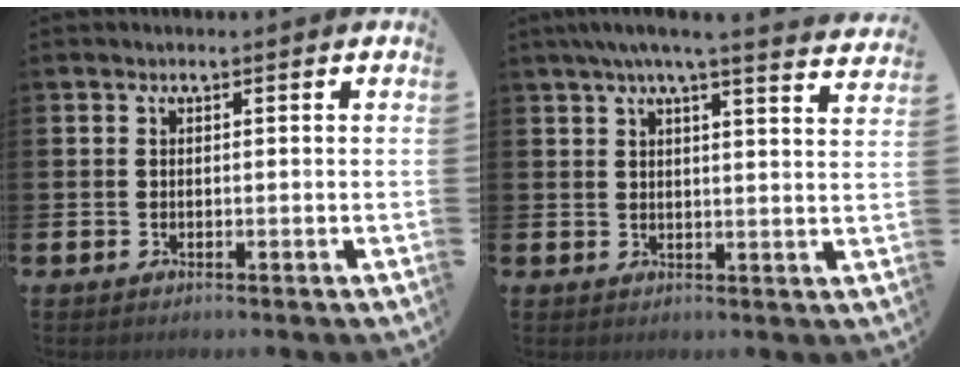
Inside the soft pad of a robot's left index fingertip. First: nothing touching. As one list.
[{"total": 5.0, "force": [4.4, -0.4, 2.3], "torque": [-0.046, -0.021, 0.072]}]